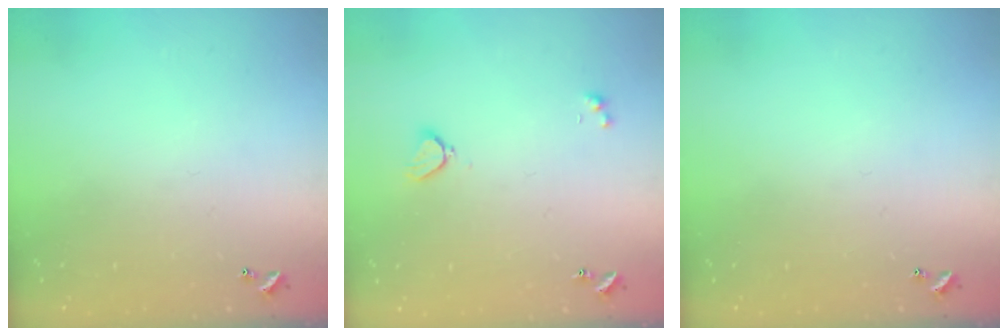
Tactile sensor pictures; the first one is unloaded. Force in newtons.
{"total": 2.1, "press": 2.0, "slide": 0.5}
{"total": 0.0}